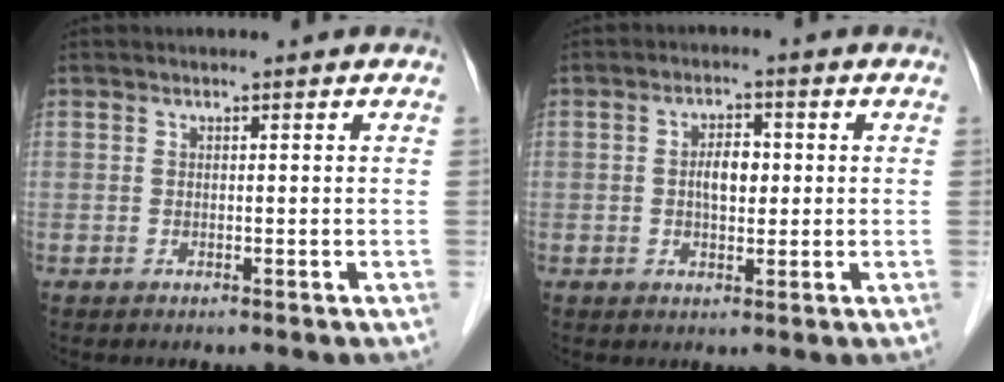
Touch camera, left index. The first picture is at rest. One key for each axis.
{"total": 3.8, "fx": 0.1, "fy": 1.9, "fz": 3.3, "tx": -0.060, "ty": 0.007, "tz": 0.002}